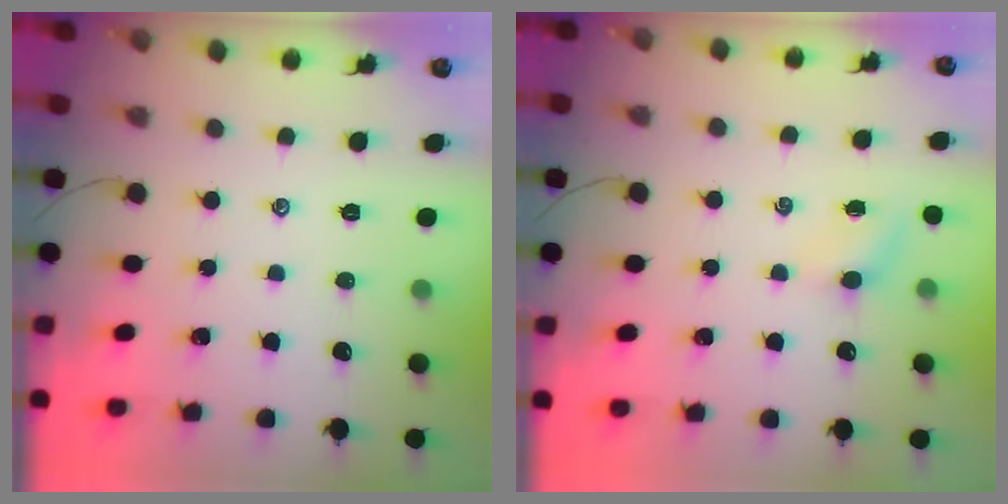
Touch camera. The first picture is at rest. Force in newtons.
{"total": 3.8, "press": 3.6, "slide": 1.2}